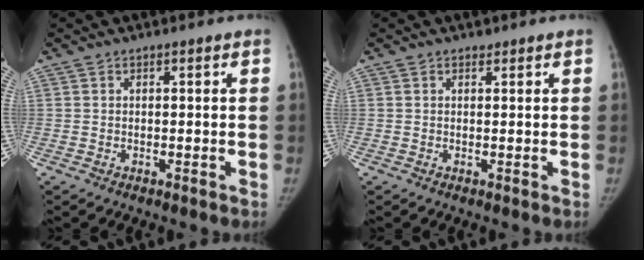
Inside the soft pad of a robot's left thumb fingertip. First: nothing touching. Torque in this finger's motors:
{"motor_torque": [0.26, -0.18, 0.42, -0.41, 0.03]}